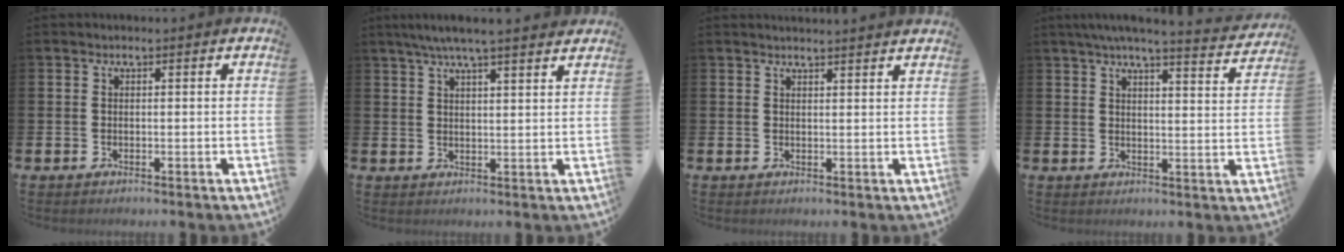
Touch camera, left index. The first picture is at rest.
{"total": 5.5, "force": [5.0, 0.0, 2.3], "torque": [-0.055, -0.013, 0.089]}
{"total": 1.7, "force": [1.6, -0.3, -0.1], "torque": [0.011, -0.013, 0.028]}
{"total": 5.6, "force": [5.2, 0.0, 2.0], "torque": [-0.044, -0.028, 0.087]}